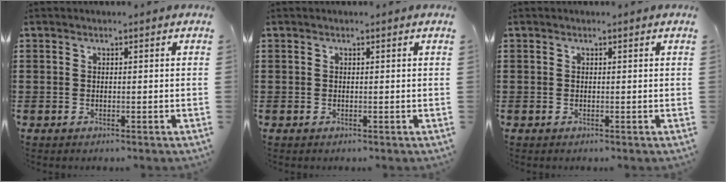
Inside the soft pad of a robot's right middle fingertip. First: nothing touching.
{"total": 0.0}
{"total": 0.0}